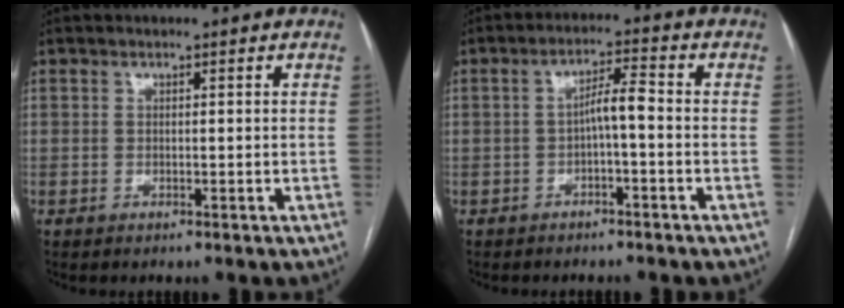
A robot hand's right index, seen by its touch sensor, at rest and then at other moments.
{"total": 3.9, "force": [-0.9, 0.5, 3.8], "torque": [-0.063, 0.015, -0.012]}